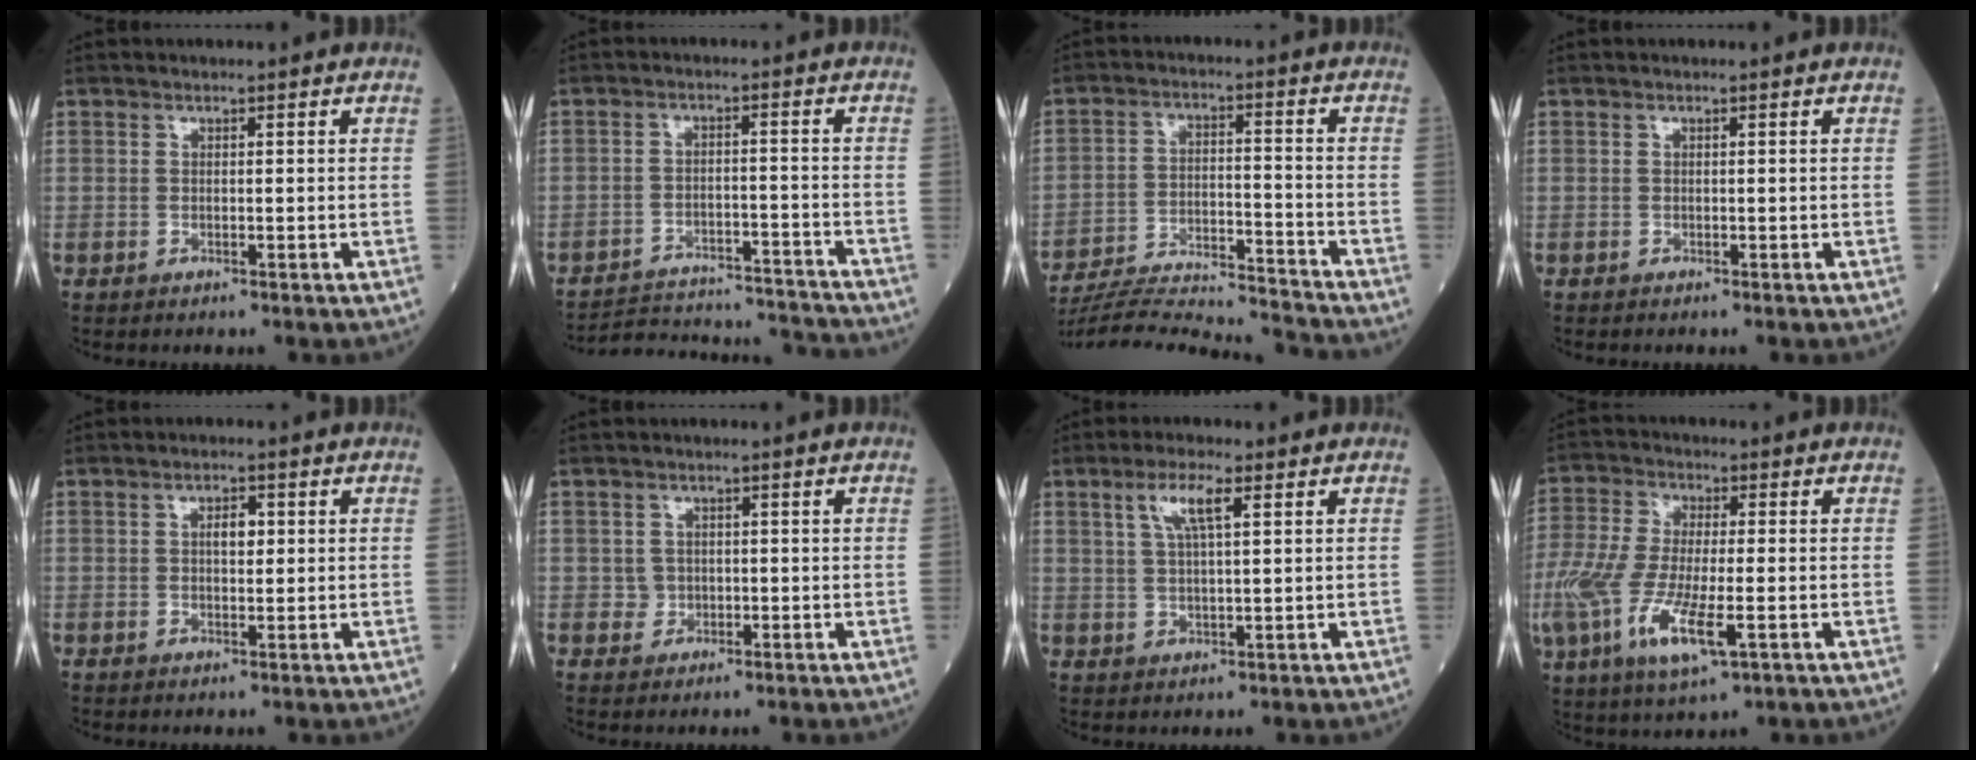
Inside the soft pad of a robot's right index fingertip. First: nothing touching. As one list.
[{"total": 16.5, "force": [-16.2, 1.0, 2.7], "torque": [-0.048, 0.006, -0.222]}, {"total": 19.2, "force": [-18.5, -0.6, 5.0], "torque": [-0.100, -0.013, -0.287]}, {"total": 0.0}, {"total": 2.5, "force": [0.5, 1.1, 2.2], "torque": [-0.034, 0.002, 0.007]}, {"total": 1.6, "force": [-0.2, 1.6, 0.2], "torque": [-0.001, 0.005, -0.001]}, {"total": 5.1, "force": [2.3, 0.7, 4.5], "torque": [-0.093, 0.008, 0.046]}, {"total": 16.6, "force": [-5.5, 4.9, 14.9], "torque": [-0.358, -0.041, -0.101]}]